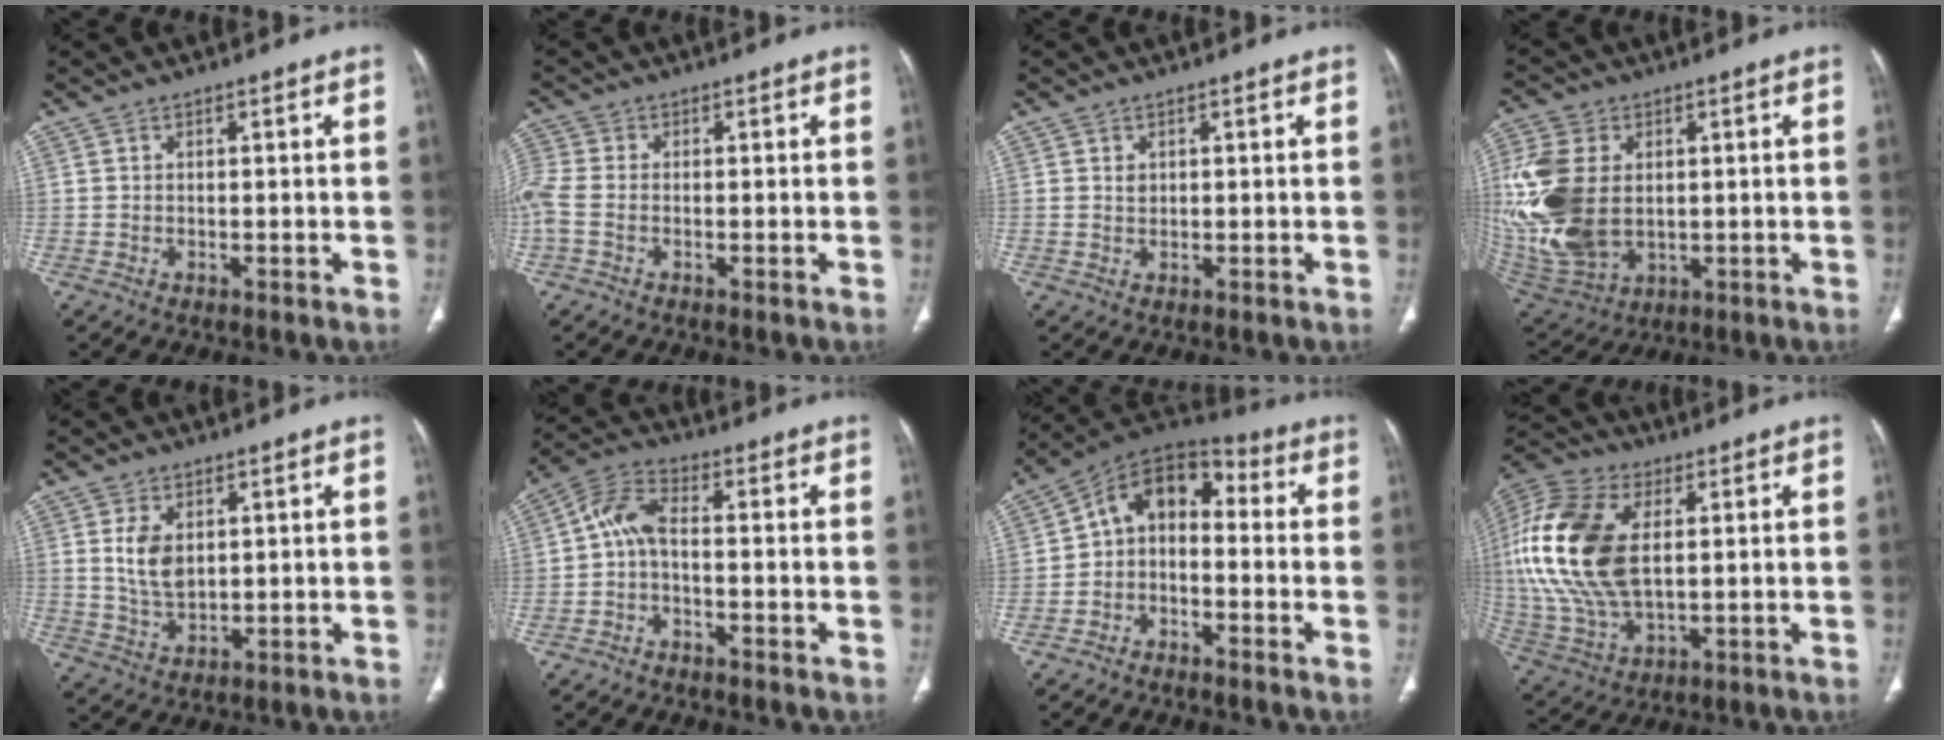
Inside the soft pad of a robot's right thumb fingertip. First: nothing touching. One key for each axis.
{"total": 4.6, "fx": -1.0, "fy": 2.9, "fz": 3.5, "tx": -0.105, "ty": 0.007, "tz": -0.027}
{"total": 1.2, "fx": 0.4, "fy": 0.9, "fz": 0.6, "tx": -0.007, "ty": -0.002, "tz": 0.011}
{"total": 20.5, "fx": 1.5, "fy": 13.9, "fz": 15.0, "tx": -0.344, "ty": -0.015, "tz": 0.051}
{"total": 6.7, "fx": 1.6, "fy": 4.1, "fz": 5.0, "tx": -0.084, "ty": -0.010, "tz": 0.039}
{"total": 5.9, "fx": -1.3, "fy": 3.0, "fz": 4.9, "tx": -0.102, "ty": 0.030, "tz": -0.035}
{"total": 10.4, "fx": -1.6, "fy": 7.1, "fz": 7.4, "tx": -0.098, "ty": 0.061, "tz": -0.043}
{"total": 22.4, "fx": 3.3, "fy": 12.8, "fz": 18.1, "tx": -0.397, "ty": -0.007, "tz": 0.060}